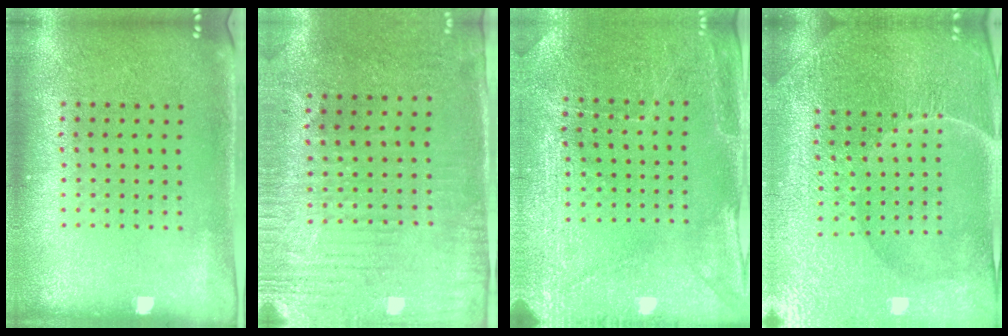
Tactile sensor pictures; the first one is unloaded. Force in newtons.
{"total": 3.0, "press": 2.5, "slide": 1.6}
{"total": 2.9, "press": 2.9, "slide": 0.2}
{"total": 5.2, "press": 4.9, "slide": 1.7}